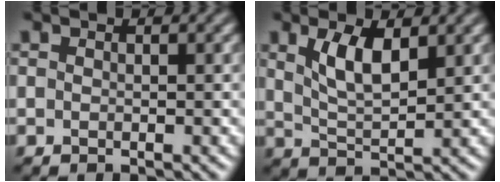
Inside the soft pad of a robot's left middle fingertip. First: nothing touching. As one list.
[{"total": 4.0, "force": [1.9, 1.5, 3.2], "torque": [-0.069, -0.002, 0.037]}]